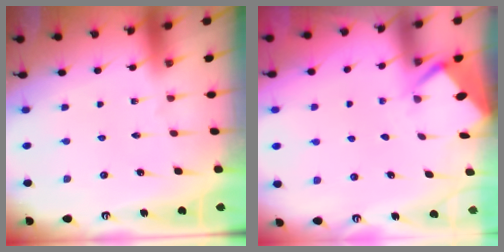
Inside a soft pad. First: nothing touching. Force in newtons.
{"total": 2.7, "press": 2.7, "slide": 0.3}